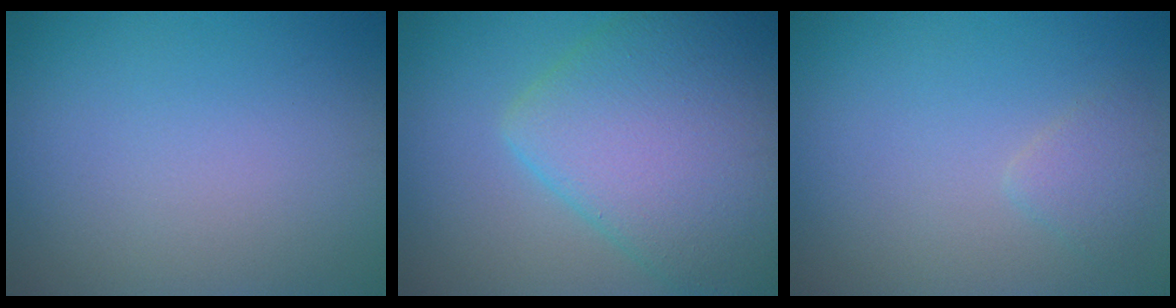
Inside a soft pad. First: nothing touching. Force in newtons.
{"total": 9.7, "press": 9.7, "slide": 0.6}
{"total": 1.5, "press": 1.5, "slide": 0.1}